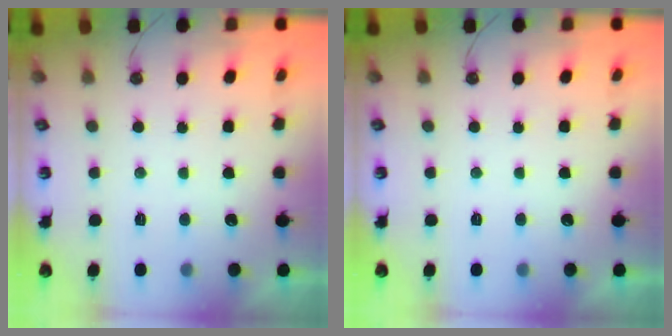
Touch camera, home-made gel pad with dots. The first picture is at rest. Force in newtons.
{"total": 0.0}